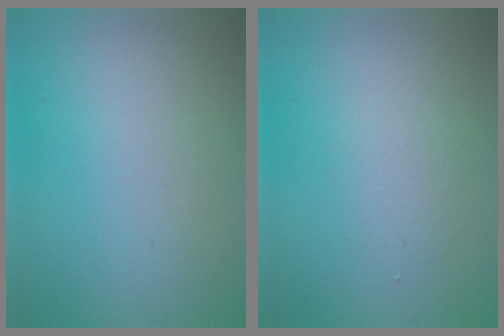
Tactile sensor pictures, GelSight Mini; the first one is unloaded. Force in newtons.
{"total": 1.3, "press": 1.3, "slide": 0.1}